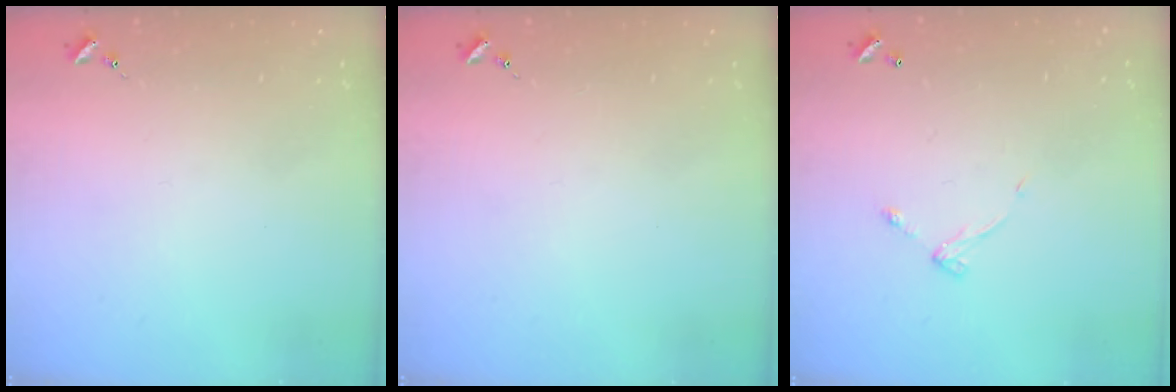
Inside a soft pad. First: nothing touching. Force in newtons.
{"total": 0.0}
{"total": 5.7, "press": 5.7, "slide": 0.5}